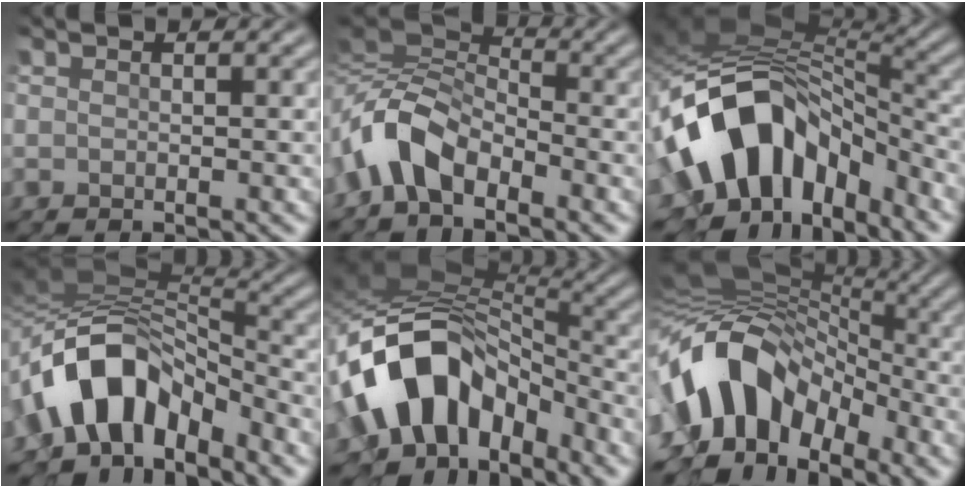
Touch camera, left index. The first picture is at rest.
{"total": 5.6, "force": [-2.5, 3.1, 3.9], "torque": [-0.083, 0.011, -0.062]}
{"total": 12.7, "force": [-4.0, 8.3, 8.7], "torque": [-0.159, 0.011, -0.074]}
{"total": 8.9, "force": [-3.7, 5.0, 6.4], "torque": [-0.108, 0.015, -0.067]}
{"total": 11.1, "force": [-4.0, 7.2, 7.4], "torque": [-0.125, 0.026, -0.080]}
{"total": 10.7, "force": [-4.1, 7.3, 6.7], "torque": [-0.116, 0.021, -0.087]}